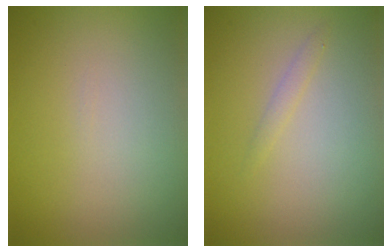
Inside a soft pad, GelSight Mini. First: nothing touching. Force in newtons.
{"total": 0.8, "press": 0.8, "slide": 0.0}